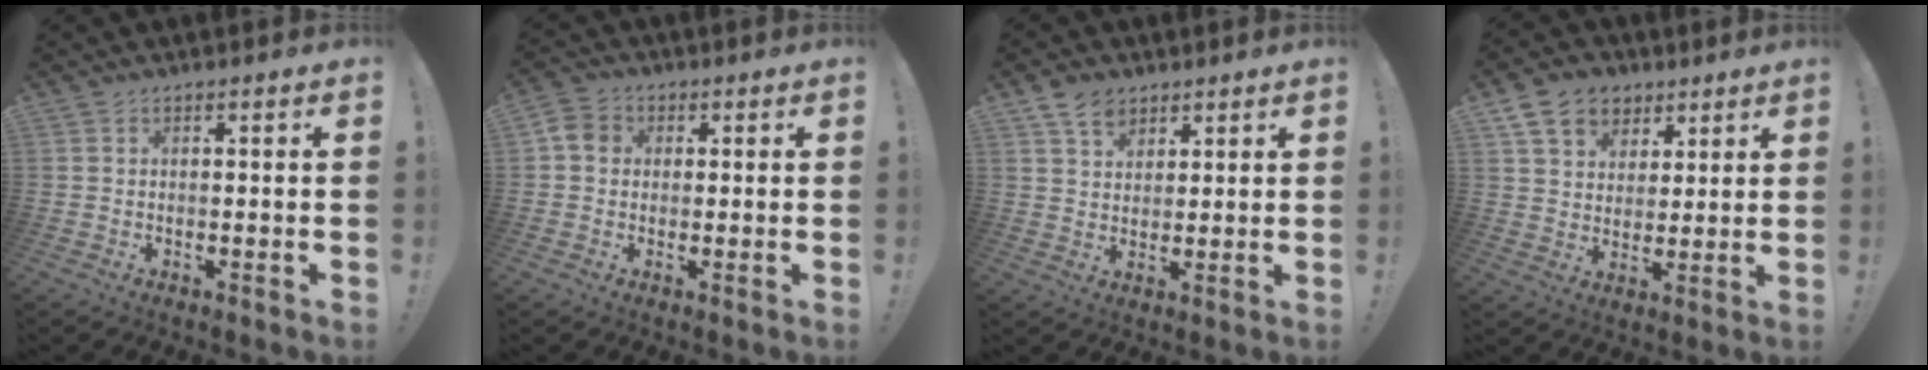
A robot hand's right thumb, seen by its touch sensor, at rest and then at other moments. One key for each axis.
{"total": 5.1, "fx": 0.4, "fy": 4.3, "fz": 2.7, "tx": -0.046, "ty": 0.010, "tz": 0.009}
{"total": 7.0, "fx": 4.5, "fy": 4.8, "fz": 2.6, "tx": -0.040, "ty": -0.018, "tz": 0.085}
{"total": 12.3, "fx": 6.3, "fy": 9.3, "fz": 5.0, "tx": -0.070, "ty": -0.032, "tz": 0.124}